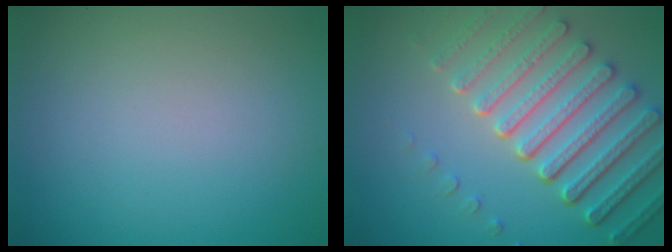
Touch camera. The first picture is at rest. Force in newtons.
{"total": 7.6, "press": 5.7, "slide": 5.0}